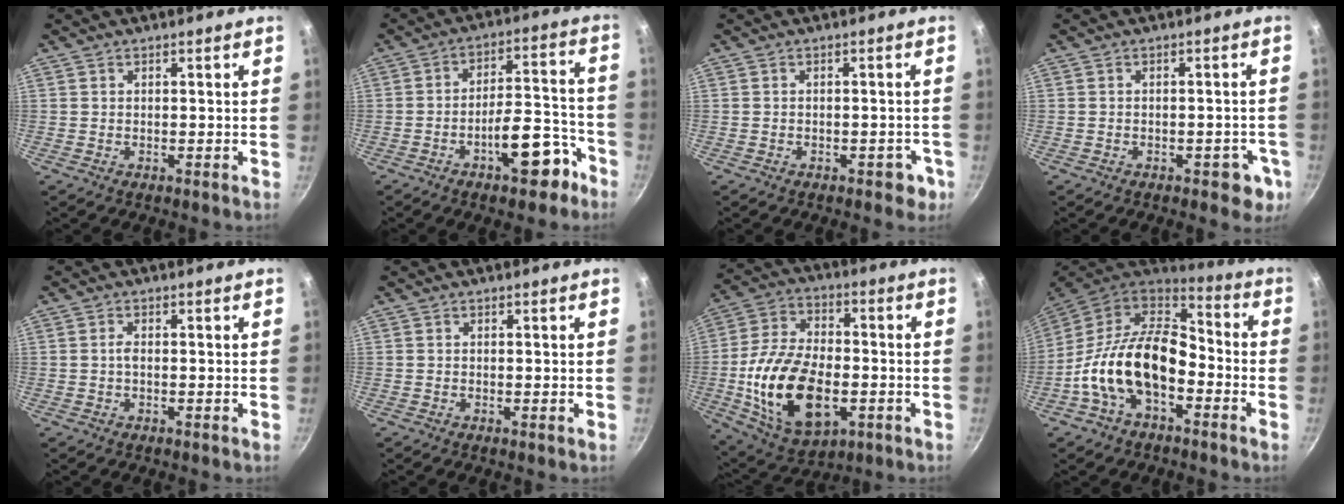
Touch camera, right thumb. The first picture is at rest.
{"total": 12.4, "force": [-6.7, 5.1, 9.1], "torque": [-0.100, 0.074, -0.088]}
{"total": 3.3, "force": [-1.5, 2.0, 2.1], "torque": [-0.006, 0.023, -0.005]}
{"total": 5.0, "force": [-2.1, 2.8, 3.6], "torque": [-0.020, 0.019, -0.015]}
{"total": 1.2, "force": [-0.2, 0.6, 1.1], "torque": [-0.022, 0.004, -0.005]}
{"total": 0.0}
{"total": 21.4, "force": [-4.3, 12.4, 16.8], "torque": [-0.306, 0.017, -0.066]}
{"total": 18.9, "force": [-4.8, 11.2, 14.5], "torque": [-0.240, 0.051, -0.101]}